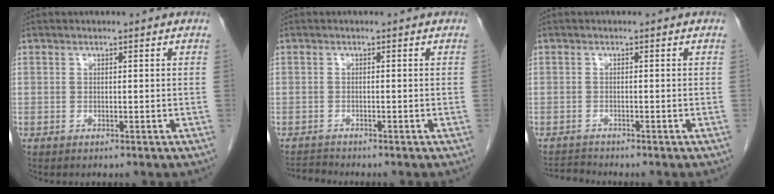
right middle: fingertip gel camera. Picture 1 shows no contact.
{"total": 1.6, "force": [-1.5, -0.4, -0.4], "torque": [0.005, -0.013, -0.026]}
{"total": 1.9, "force": [-1.8, -0.5, -0.4], "torque": [0.005, -0.015, -0.031]}